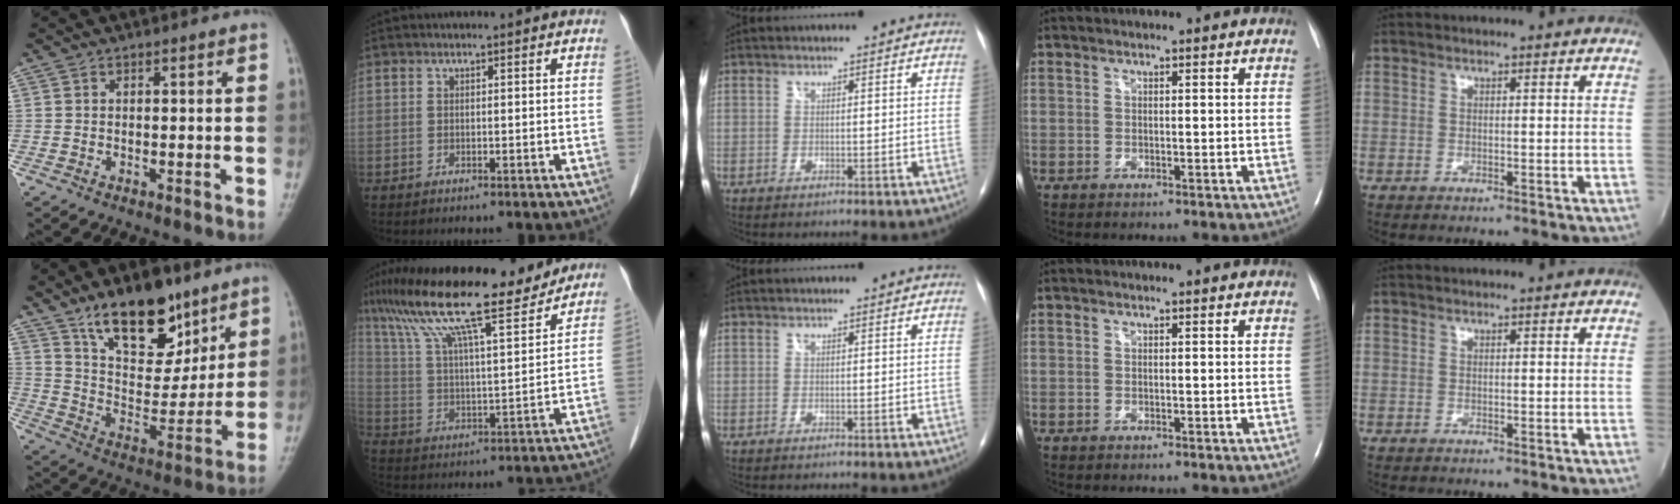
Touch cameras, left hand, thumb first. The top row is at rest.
{"thumb": {"total": 17.7, "force": [11.6, 8.6, 10.2], "torque": [-0.108, -0.072, 0.204]}, "index": {"total": 19.7, "force": [16.1, 2.2, 11.1], "torque": [-0.200, 0.015, 0.271]}}